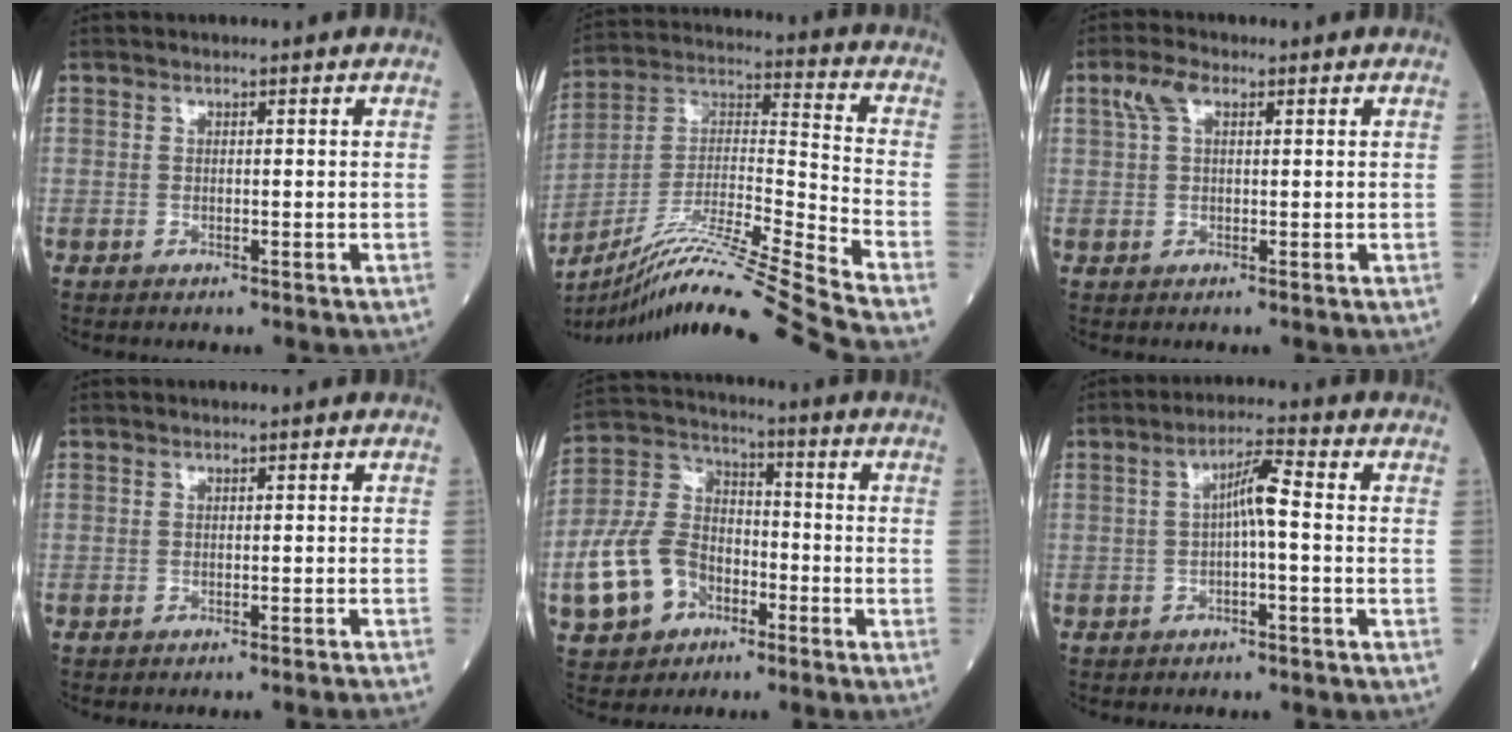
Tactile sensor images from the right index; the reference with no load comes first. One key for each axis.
{"total": 23.5, "fx": -19.6, "fy": -3.0, "fz": 12.5, "tx": -0.216, "ty": -0.020, "tz": -0.345}
{"total": 3.1, "fx": 1.3, "fy": 1.4, "fz": 2.5, "tx": -0.062, "ty": 0.026, "tz": 0.032}
{"total": 4.0, "fx": -3.7, "fy": -0.9, "fz": 1.2, "tx": -0.010, "ty": -0.004, "tz": -0.042}
{"total": 12.6, "fx": -4.9, "fy": 9.1, "fz": 7.2, "tx": -0.178, "ty": 0.021, "tz": -0.089}
{"total": 4.5, "fx": -0.3, "fy": 0.4, "fz": 4.5, "tx": -0.073, "ty": 0.015, "tz": -0.004}